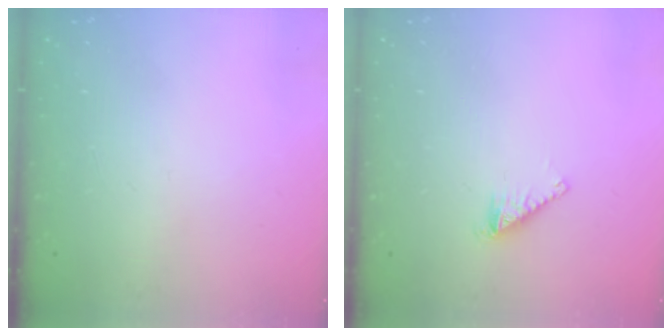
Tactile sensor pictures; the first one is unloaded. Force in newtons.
{"total": 2.1, "press": 2.0, "slide": 0.3}